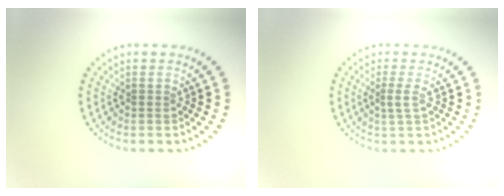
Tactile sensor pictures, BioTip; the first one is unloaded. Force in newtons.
{"total": 1.1, "press": 0.8, "slide": 0.7}